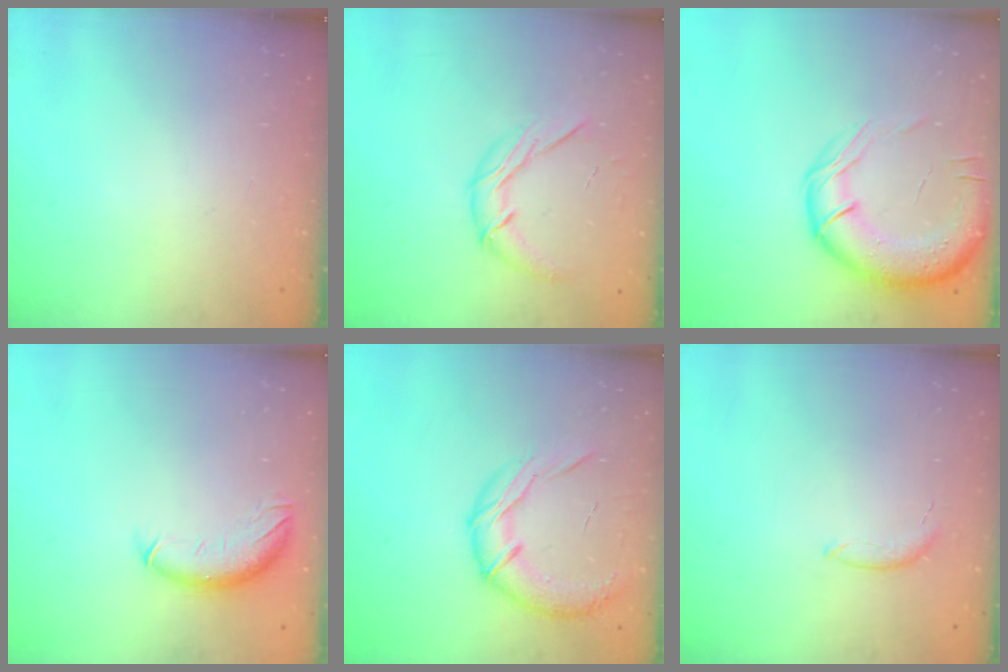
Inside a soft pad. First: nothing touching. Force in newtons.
{"total": 9.1, "press": 9.1, "slide": 0.6}
{"total": 17.3, "press": 16.9, "slide": 3.5}
{"total": 10.2, "press": 10.0, "slide": 2.1}
{"total": 14.9, "press": 14.7, "slide": 2.3}
{"total": 5.8, "press": 5.7, "slide": 0.7}